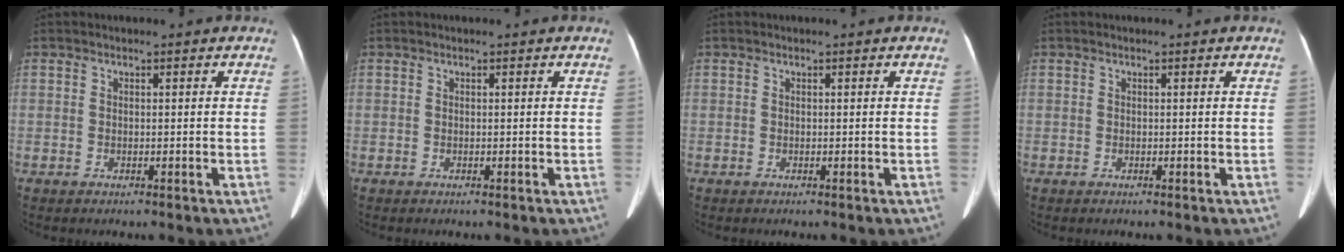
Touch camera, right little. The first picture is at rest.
{"total": 0.0}
{"total": 0.0}
{"total": 0.0}